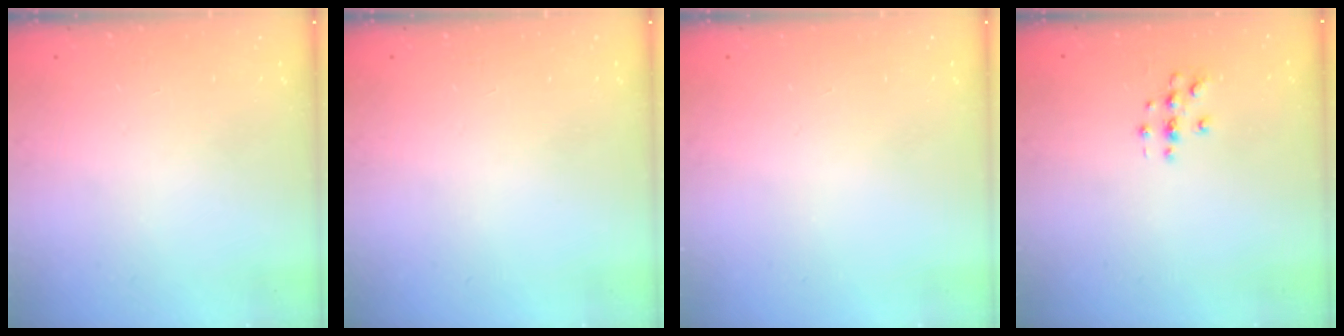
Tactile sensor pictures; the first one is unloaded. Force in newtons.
{"total": 0.0}
{"total": 0.0}
{"total": 3.0, "press": 3.0, "slide": 0.3}